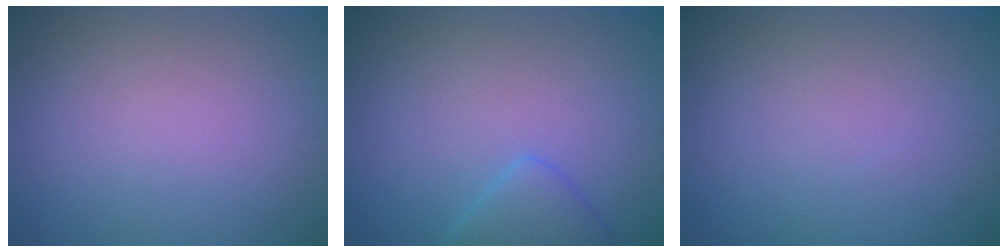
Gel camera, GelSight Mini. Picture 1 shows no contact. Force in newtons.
{"total": 2.3, "press": 2.3, "slide": 0.3}
{"total": 0.0}